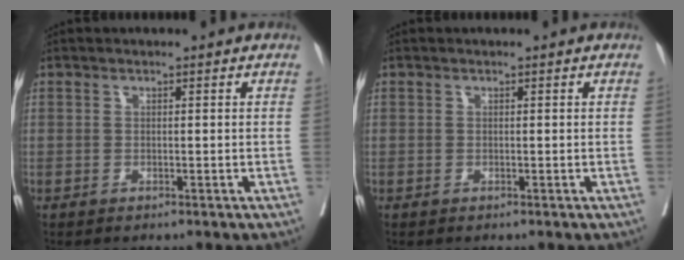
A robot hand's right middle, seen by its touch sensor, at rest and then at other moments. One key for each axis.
{"total": 0.0}